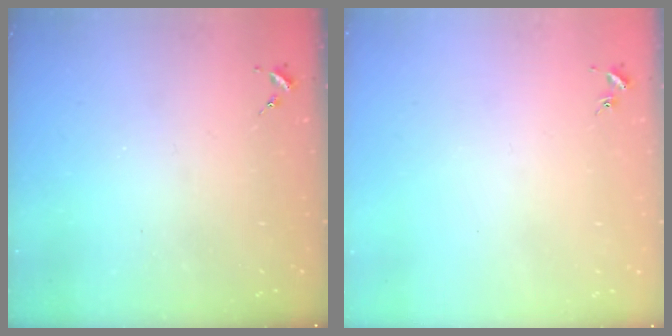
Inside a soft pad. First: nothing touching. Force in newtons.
{"total": 0.8, "press": 0.8, "slide": 0.2}